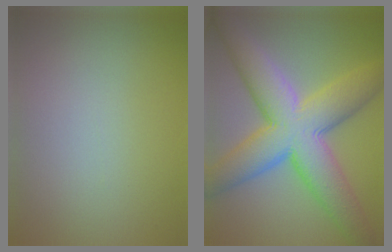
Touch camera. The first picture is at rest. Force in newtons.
{"total": 11.1, "press": 11.1, "slide": 0.3}